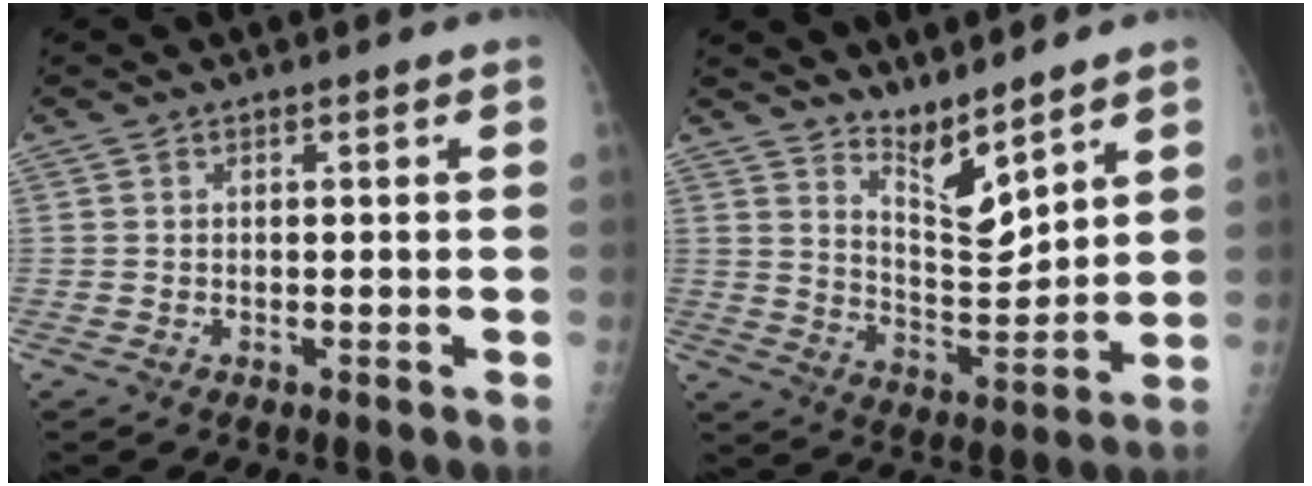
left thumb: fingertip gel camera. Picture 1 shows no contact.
{"total": 8.5, "force": [7.0, 1.8, 4.4], "torque": [-0.068, -0.073, 0.140]}